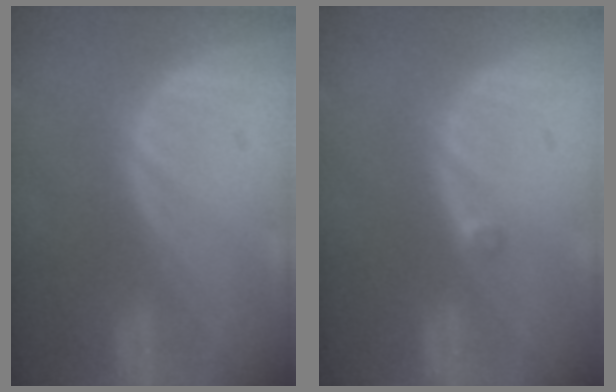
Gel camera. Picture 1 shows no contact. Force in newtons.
{"total": 1.0, "press": 0.8, "slide": 0.5}